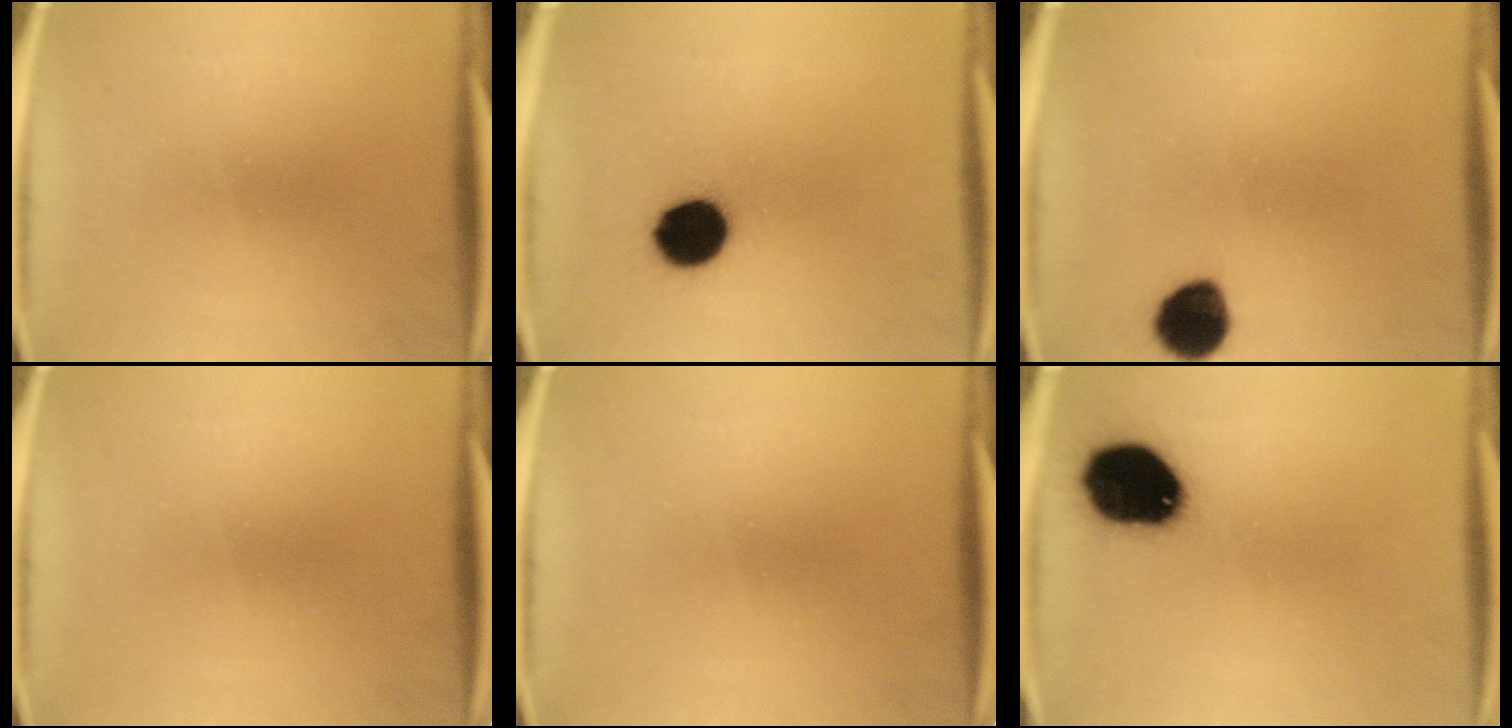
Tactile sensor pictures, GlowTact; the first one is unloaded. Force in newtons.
{"total": 10.8}
{"total": 8.6}
{"total": 0.0}
{"total": 0.0}
{"total": 17.2}